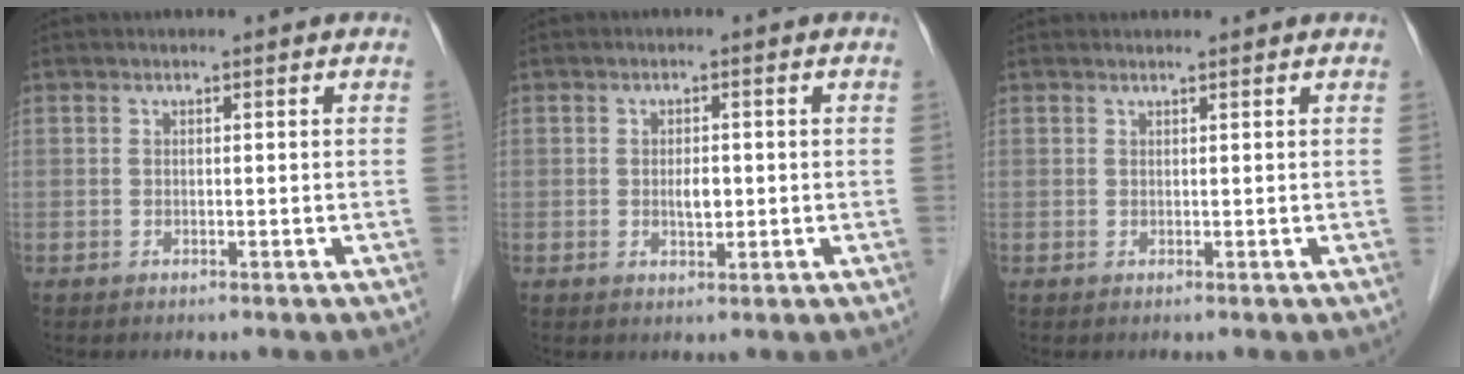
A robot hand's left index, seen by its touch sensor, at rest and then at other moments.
{"total": 2.5, "force": [-0.2, 1.2, 2.1], "torque": [-0.039, -0.001, -0.002]}
{"total": 1.0, "force": [1.0, 0.1, 0.1], "torque": [-0.012, 0.008, 0.017]}